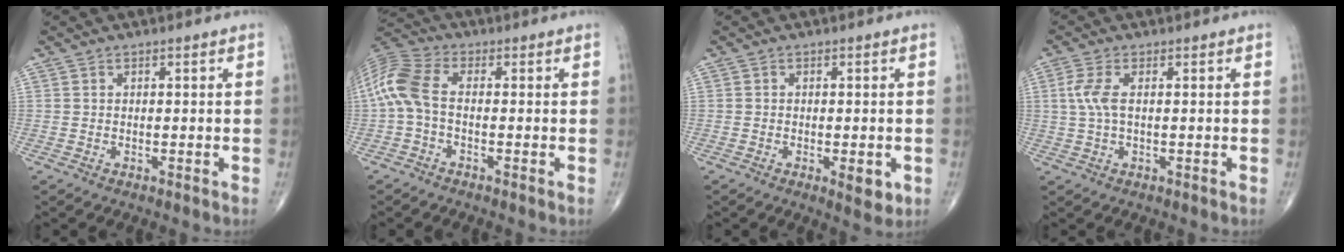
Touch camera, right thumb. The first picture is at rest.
{"total": 9.0, "force": [-0.8, 4.6, 7.6], "torque": [-0.180, 0.024, -0.025]}
{"total": 4.1, "force": [-1.2, 1.6, 3.6], "torque": [-0.040, -0.006, -0.013]}
{"total": 4.2, "force": [0.6, 1.7, 3.8], "torque": [-0.107, 0.009, 0.012]}